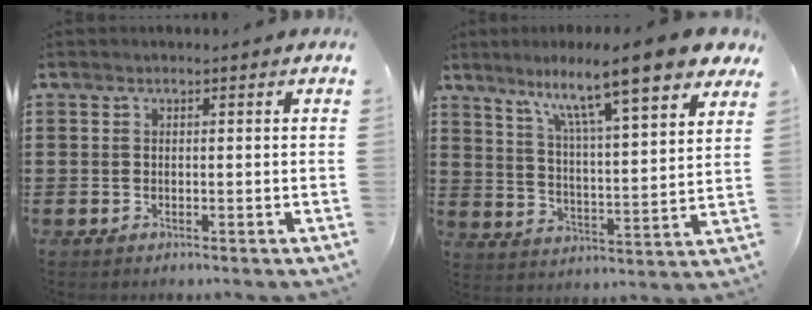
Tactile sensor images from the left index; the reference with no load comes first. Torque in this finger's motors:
{"motor_torque": [1.15, -0.99, 1.05, 0.21]}